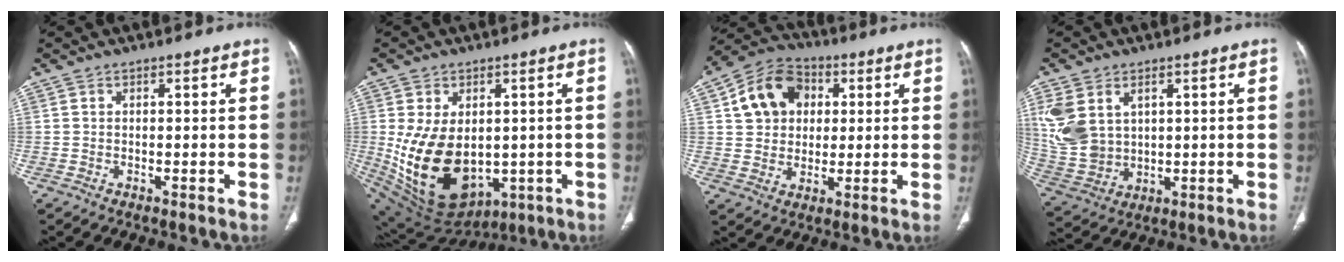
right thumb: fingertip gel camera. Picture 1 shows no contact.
{"total": 18.6, "force": [-1.2, 12.5, 13.8], "torque": [-0.234, -0.015, 0.023]}
{"total": 12.8, "force": [3.4, 10.3, 6.8], "torque": [-0.092, 0.006, 0.052]}
{"total": 11.6, "force": [3.6, 8.2, 7.3], "torque": [-0.158, -0.007, 0.092]}